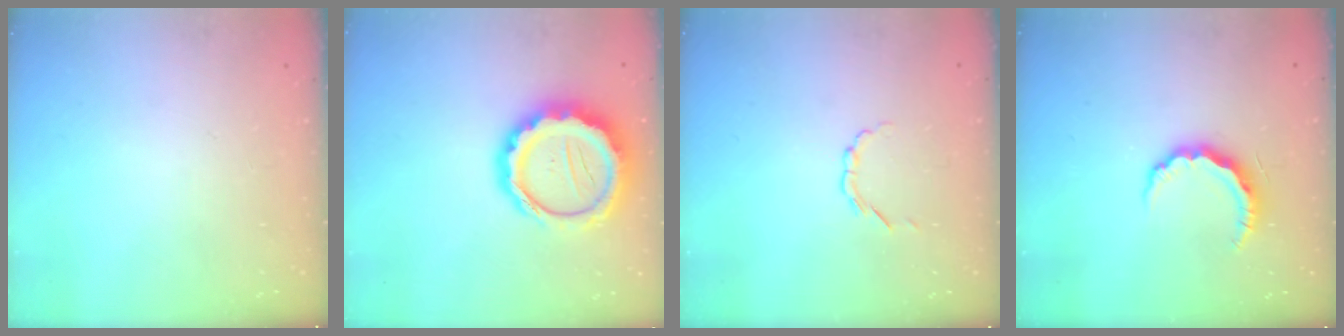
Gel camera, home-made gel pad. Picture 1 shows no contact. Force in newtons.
{"total": 14.4, "press": 14.2, "slide": 2.9}
{"total": 2.1, "press": 2.0, "slide": 0.7}
{"total": 8.0, "press": 8.0, "slide": 0.9}